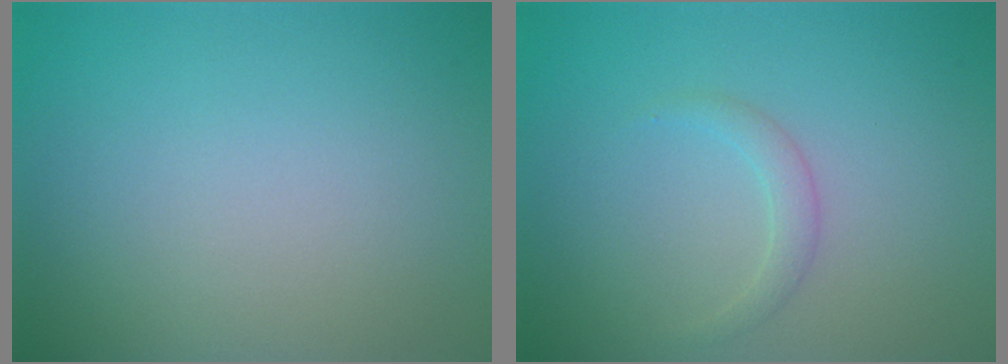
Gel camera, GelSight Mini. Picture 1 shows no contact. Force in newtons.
{"total": 1.2, "press": 1.2, "slide": 0.1}